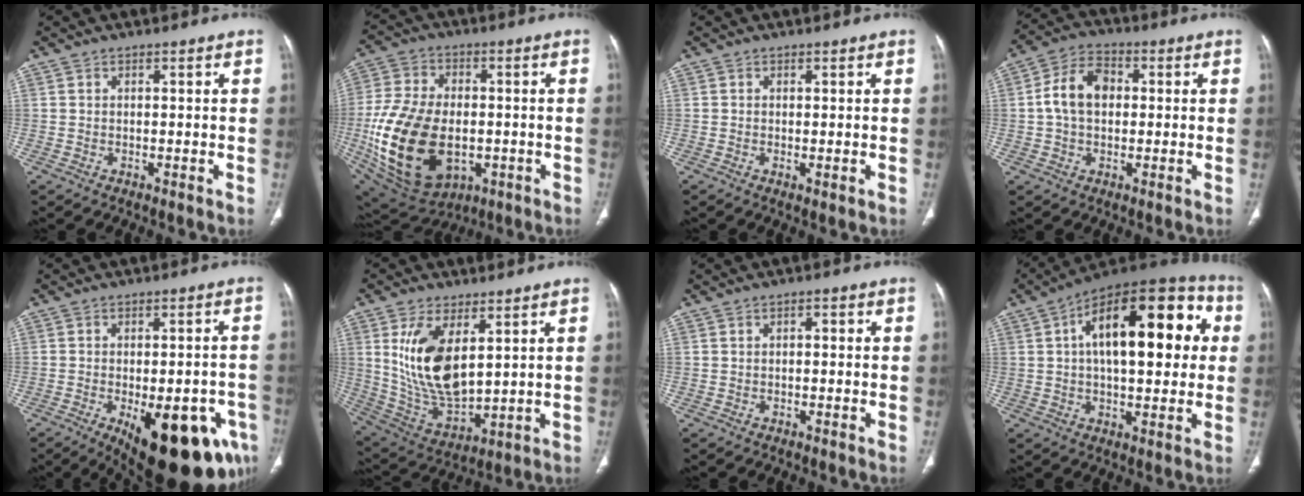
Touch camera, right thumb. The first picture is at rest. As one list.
[{"total": 24.2, "force": [-4.5, 15.3, 18.2], "torque": [-0.349, -0.003, -0.051]}, {"total": 0.9, "force": [-0.1, 0.3, 0.8], "torque": [-0.021, -0.005, -0.002]}, {"total": 9.2, "force": [0.7, 6.4, 6.6], "torque": [-0.115, 0.023, 0.005]}, {"total": 21.8, "force": [-9.1, 8.9, 17.7], "torque": [-0.166, 0.006, -0.106]}, {"total": 15.4, "force": [4.5, 7.6, 12.6], "torque": [-0.234, -0.025, 0.107]}, {"total": 1.4, "force": [0.1, 0.8, 1.2], "torque": [-0.015, 0.004, -0.003]}, {"total": 24.5, "force": [5.0, 11.4, 21.1], "torque": [-0.288, 0.034, 0.067]}]